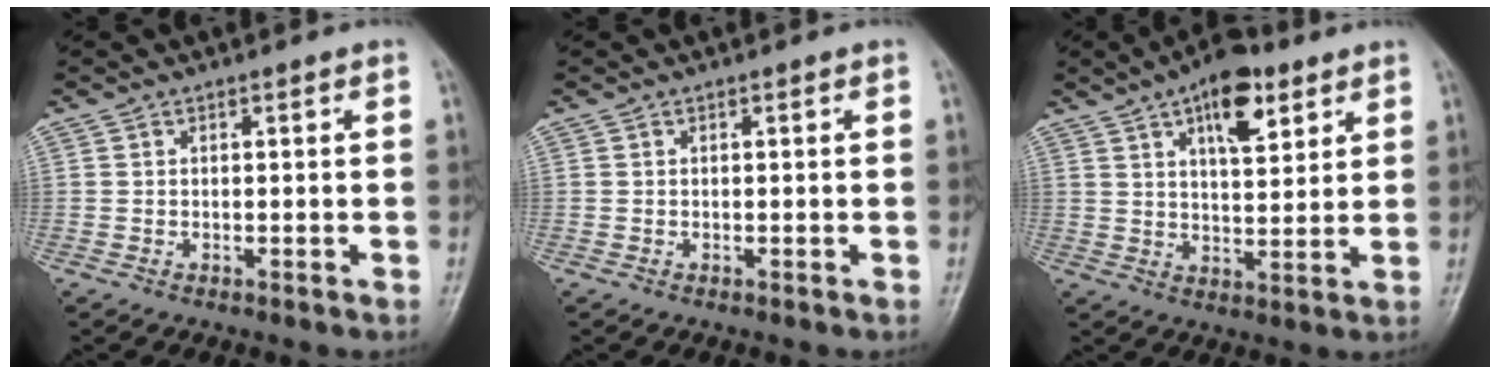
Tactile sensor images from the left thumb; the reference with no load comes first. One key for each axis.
{"total": 0.0}
{"total": 11.3, "fx": 6.0, "fy": 4.9, "fz": 8.2, "tx": -0.103, "ty": -0.025, "tz": 0.092}